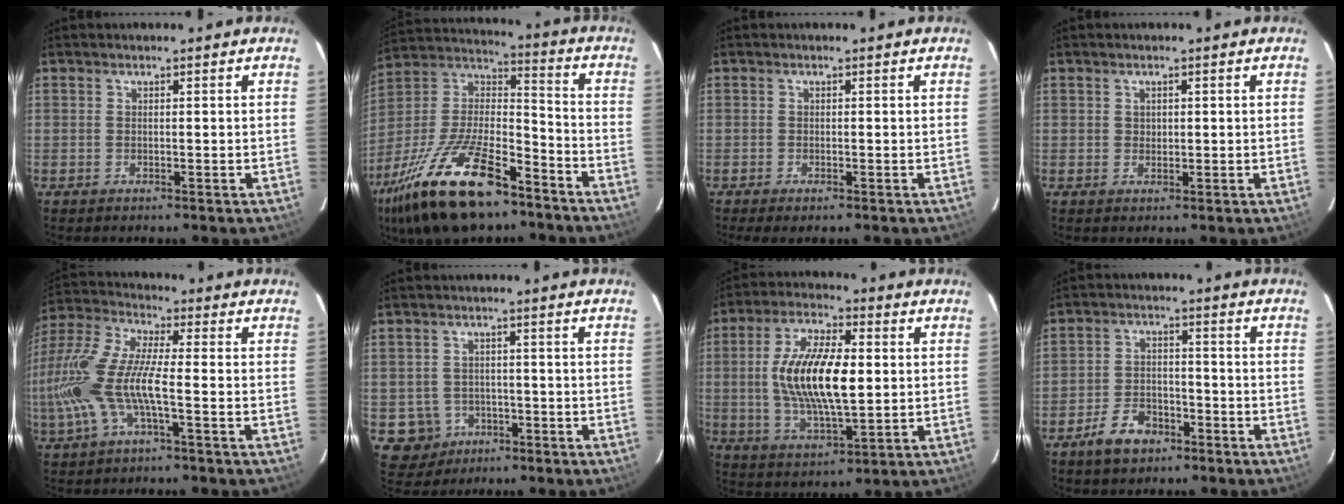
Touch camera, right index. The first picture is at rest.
{"total": 25.3, "force": [-16.1, 9.5, 17.0], "torque": [-0.346, -0.019, -0.279]}
{"total": 1.7, "force": [-1.2, 0.4, 1.1], "torque": [-0.024, -0.006, -0.020]}
{"total": 1.1, "force": [0.3, 1.1, 0.4], "torque": [-0.003, 0.004, 0.006]}
{"total": 15.9, "force": [-3.6, 3.9, 15.0], "torque": [-0.304, -0.009, -0.073]}
{"total": 6.3, "force": [-2.2, 5.9, 0.7], "torque": [-0.030, 0.021, -0.023]}
{"total": 15.9, "force": [0.9, 6.2, 14.6], "torque": [-0.278, 0.004, 0.018]}
{"total": 7.3, "force": [-4.8, 4.3, 3.4], "torque": [-0.082, 0.015, -0.078]}